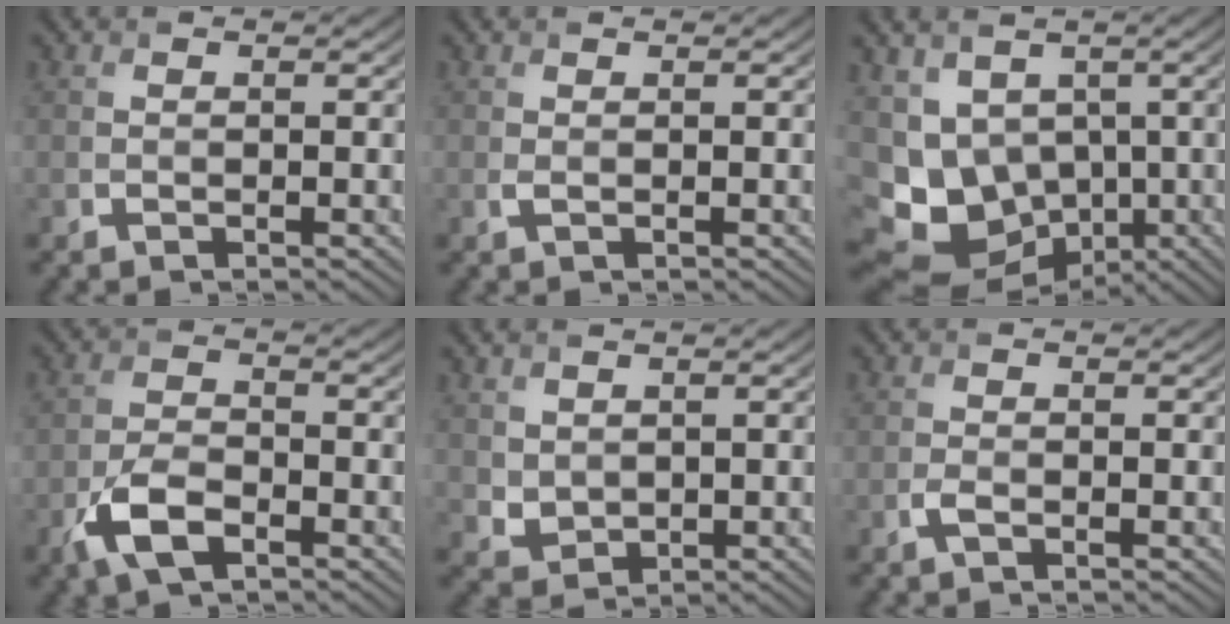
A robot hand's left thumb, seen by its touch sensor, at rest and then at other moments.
{"total": 0.6, "force": [0.2, 0.1, 0.5], "torque": [-0.014, 0.001, 0.004]}
{"total": 11.0, "force": [-0.9, 9.0, 6.2], "torque": [-0.149, -0.020, -0.001]}
{"total": 5.7, "force": [-3.1, 2.6, 4.0], "torque": [-0.088, -0.005, -0.068]}
{"total": 2.5, "force": [1.3, 1.9, 1.0], "torque": [-0.031, -0.007, 0.030]}
{"total": 1.1, "force": [-0.6, 0.3, 0.8], "torque": [-0.021, 0.000, -0.012]}